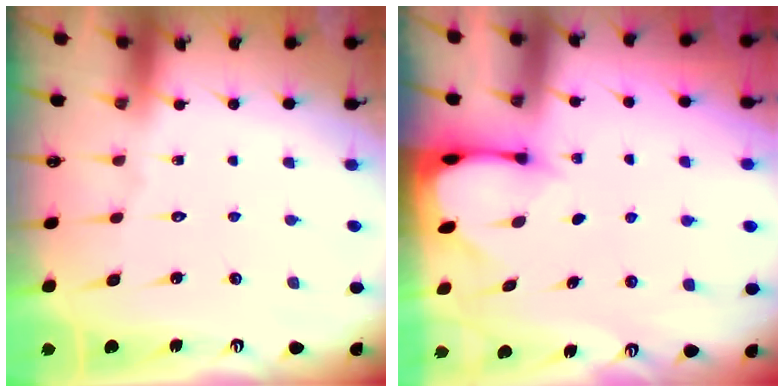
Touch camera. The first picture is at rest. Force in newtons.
{"total": 2.1, "press": 2.1, "slide": 0.1}